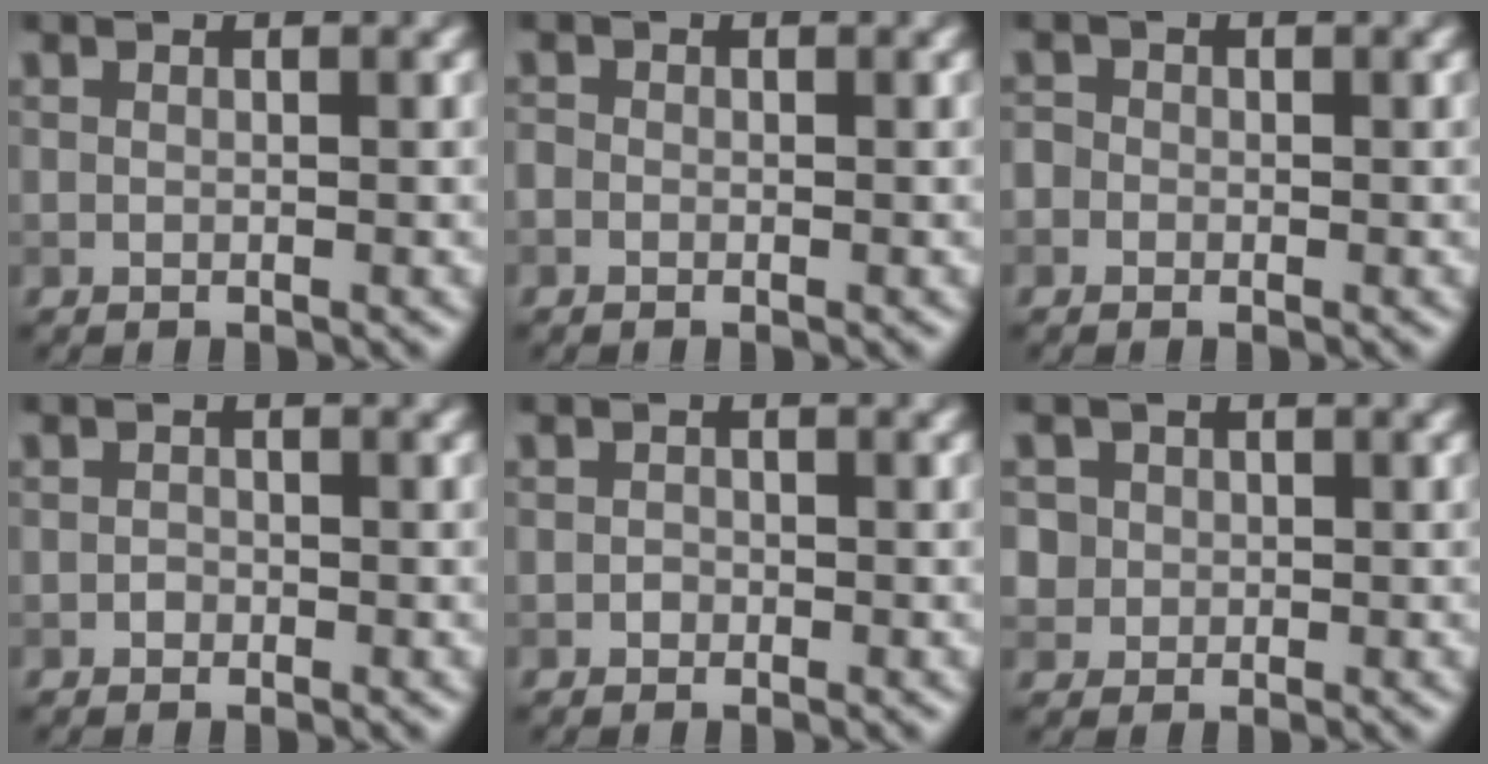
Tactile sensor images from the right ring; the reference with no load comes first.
{"total": 0.6, "force": [-0.3, 0.5, 0.1], "torque": [-0.002, -0.004, -0.009]}
{"total": 1.3, "force": [-0.2, 1.2, 0.3], "torque": [0.004, 0.003, -0.012]}
{"total": 0.7, "force": [-0.3, 0.6, 0.1], "torque": [0.001, -0.005, -0.008]}
{"total": 0.7, "force": [-0.3, 0.6, 0.1], "torque": [0.001, -0.004, -0.008]}
{"total": 2.1, "force": [0.5, 2.0, 0.5], "torque": [-0.013, 0.001, 0.025]}